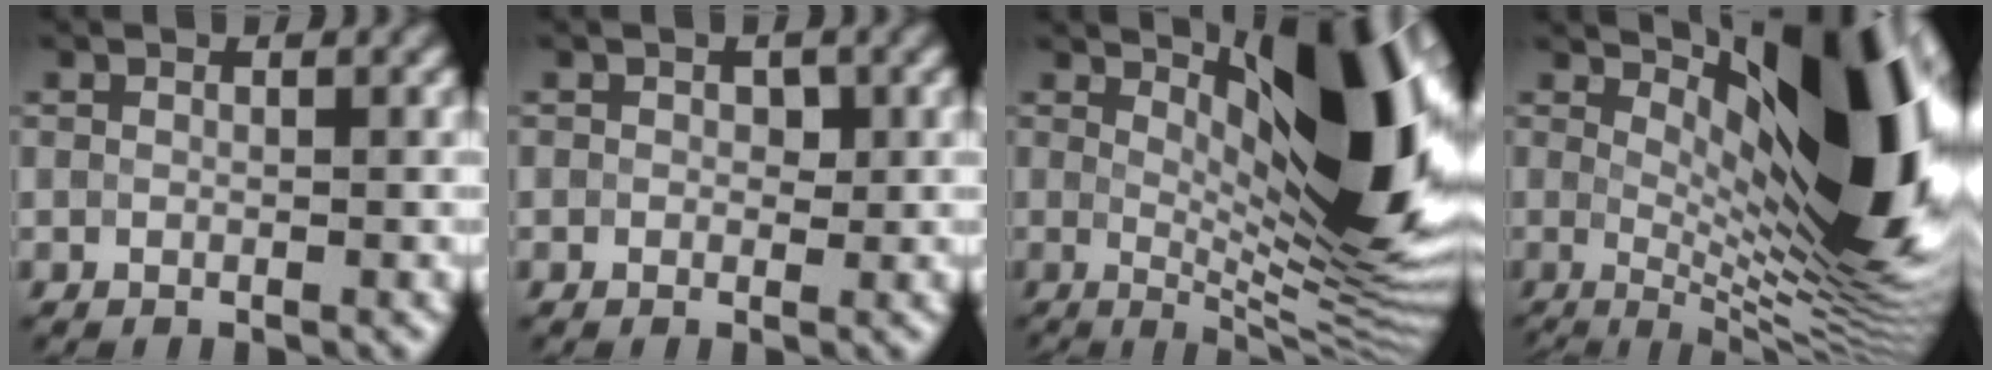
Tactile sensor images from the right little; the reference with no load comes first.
{"total": 1.0, "force": [0.2, 0.8, 0.5], "torque": [-0.003, -0.001, 0.001]}
{"total": 12.4, "force": [3.3, 3.4, 11.5], "torque": [-0.154, -0.004, 0.056]}
{"total": 14.0, "force": [3.6, 3.9, 13.0], "torque": [-0.168, -0.001, 0.057]}